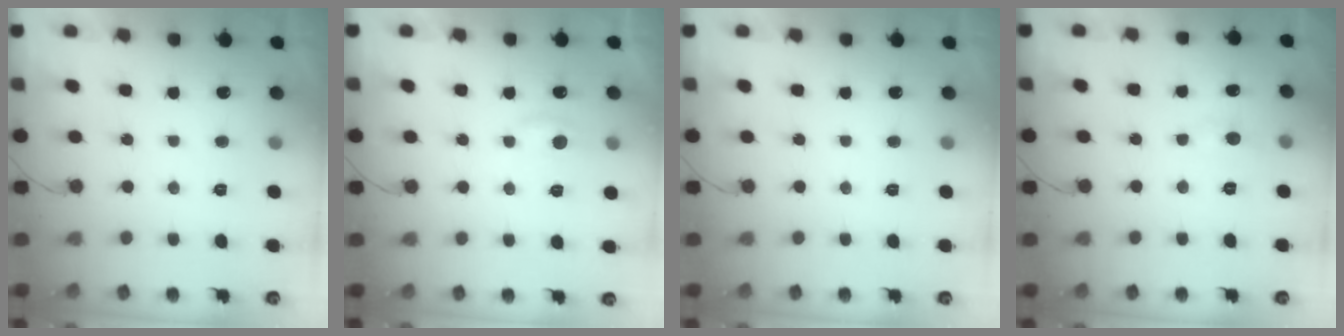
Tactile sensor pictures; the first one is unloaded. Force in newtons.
{"total": 4.6, "press": 4.5, "slide": 0.6}
{"total": 0.0}
{"total": 4.4, "press": 4.3, "slide": 0.7}